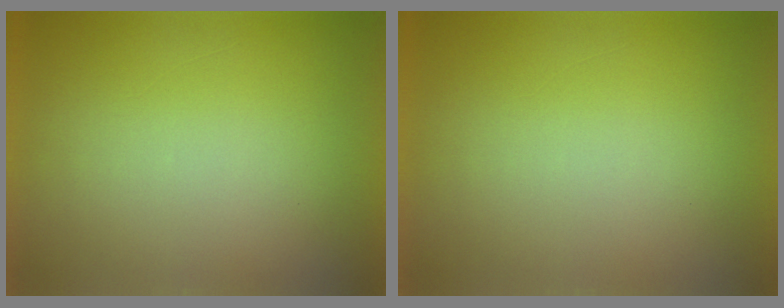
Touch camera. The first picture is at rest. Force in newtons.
{"total": 0.0}